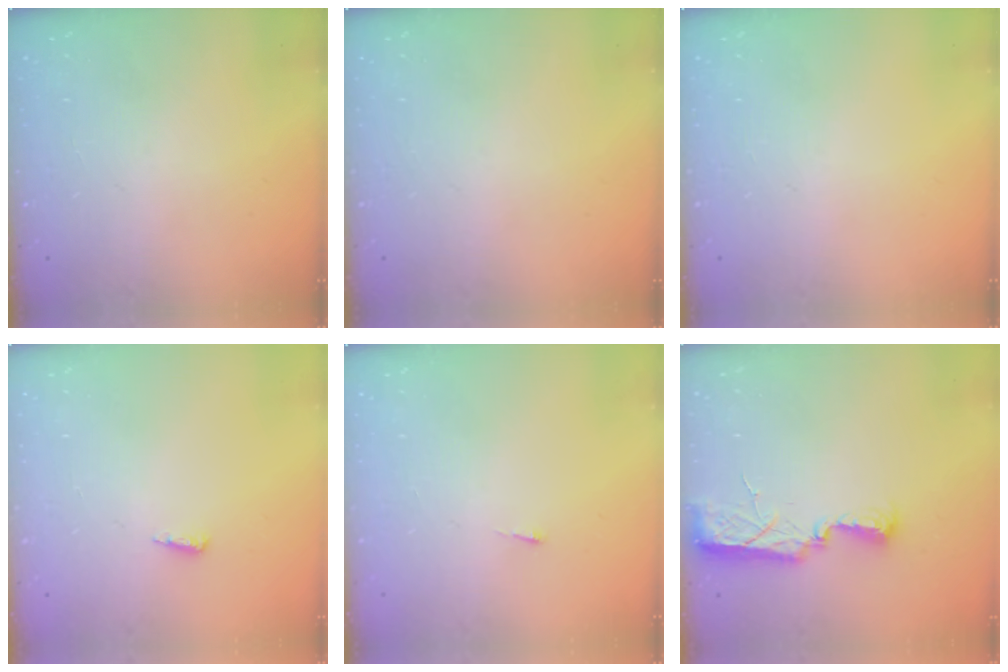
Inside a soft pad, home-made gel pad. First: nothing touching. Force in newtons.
{"total": 0.0}
{"total": 0.0}
{"total": 4.1, "press": 4.0, "slide": 0.8}
{"total": 2.6, "press": 2.5, "slide": 0.3}
{"total": 10.7, "press": 9.0, "slide": 5.8}